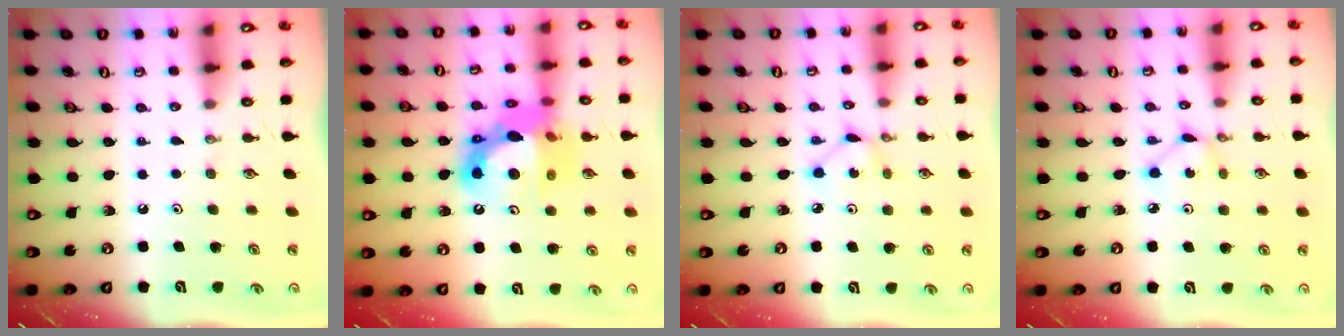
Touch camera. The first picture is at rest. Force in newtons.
{"total": 18.0, "press": 17.9, "slide": 1.5}
{"total": 2.2, "press": 2.2, "slide": 0.1}
{"total": 2.2, "press": 2.2, "slide": 0.1}